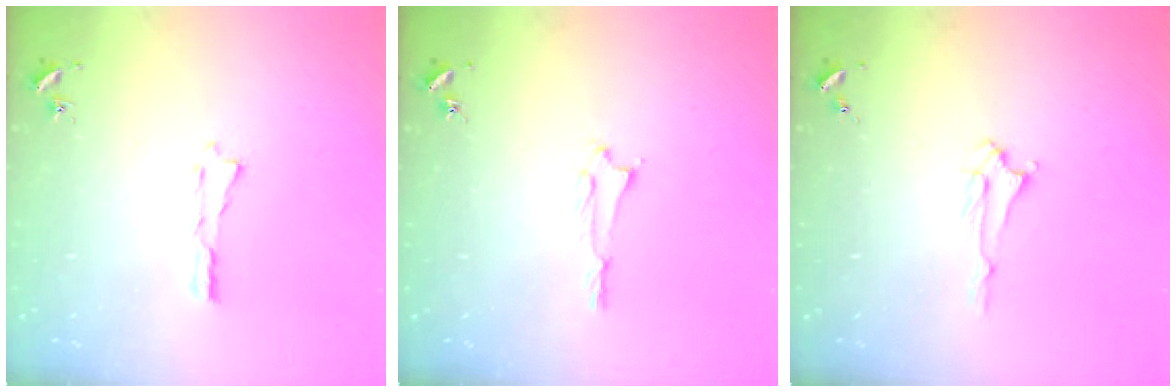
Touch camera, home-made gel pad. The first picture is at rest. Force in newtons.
{"total": 1.2, "press": 1.2, "slide": 0.1}
{"total": 1.4, "press": 1.4, "slide": 0.3}